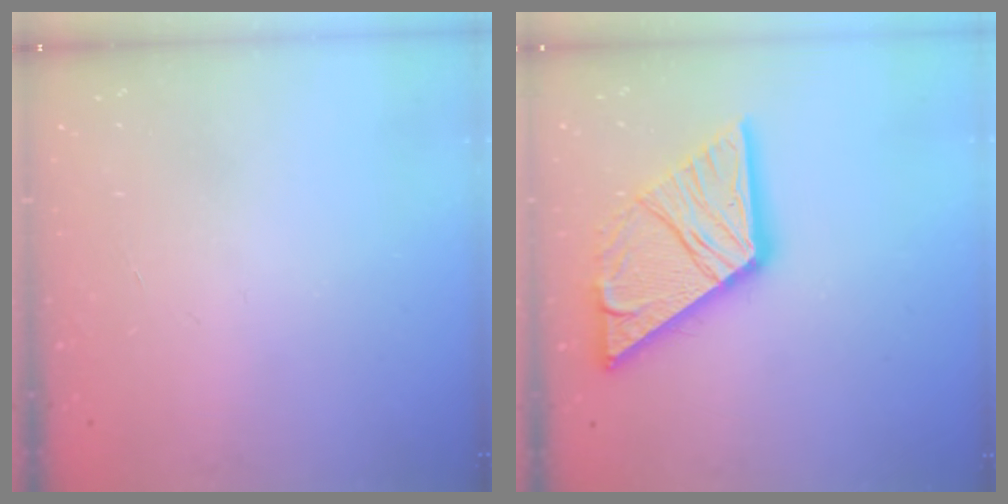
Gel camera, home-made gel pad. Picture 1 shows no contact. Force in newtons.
{"total": 20.1, "press": 20.0, "slide": 2.1}